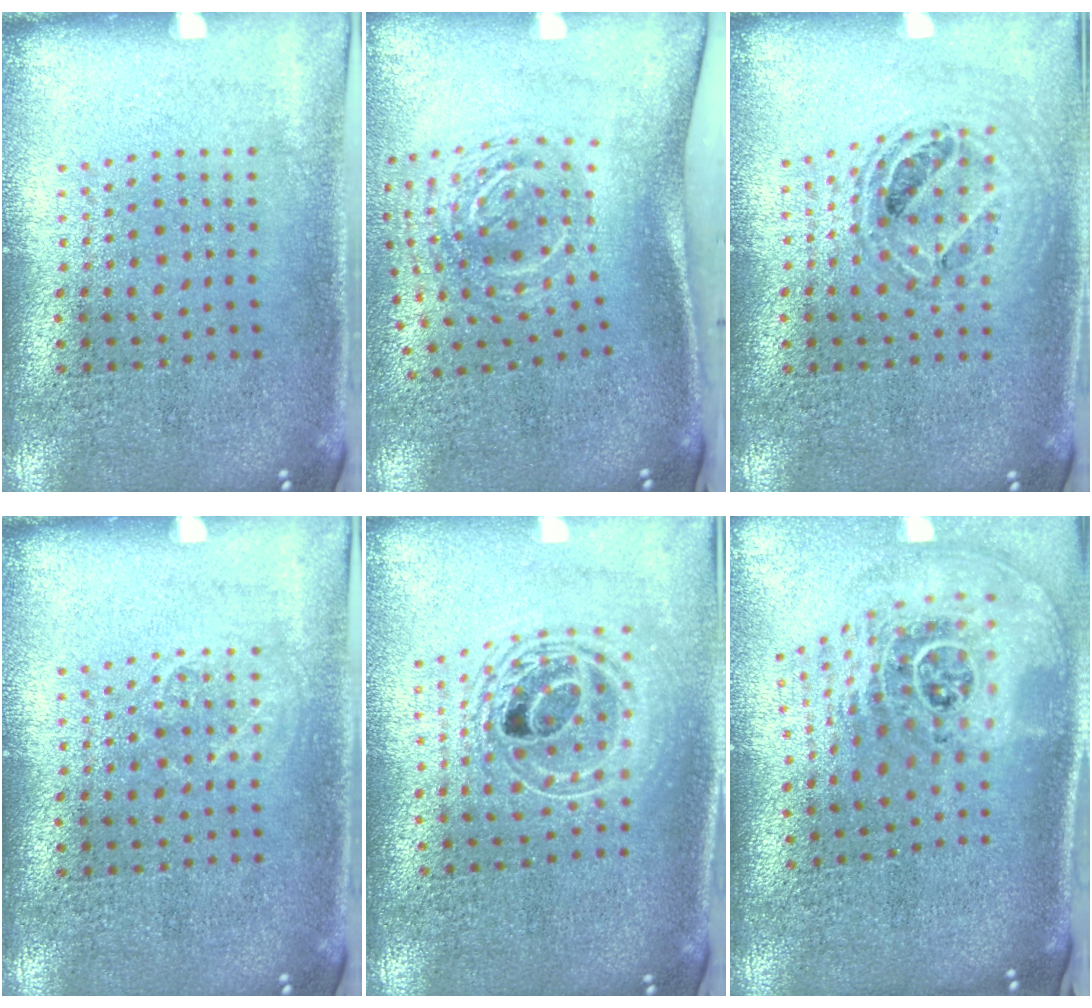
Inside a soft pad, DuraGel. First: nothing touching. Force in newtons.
{"total": 2.0, "press": 1.3, "slide": 1.5}
{"total": 0.8, "press": 0.8, "slide": 0.3}
{"total": 0.9, "press": 0.8, "slide": 0.2}
{"total": 1.8, "press": 1.5, "slide": 1.0}
{"total": 2.8, "press": 1.8, "slide": 2.1}